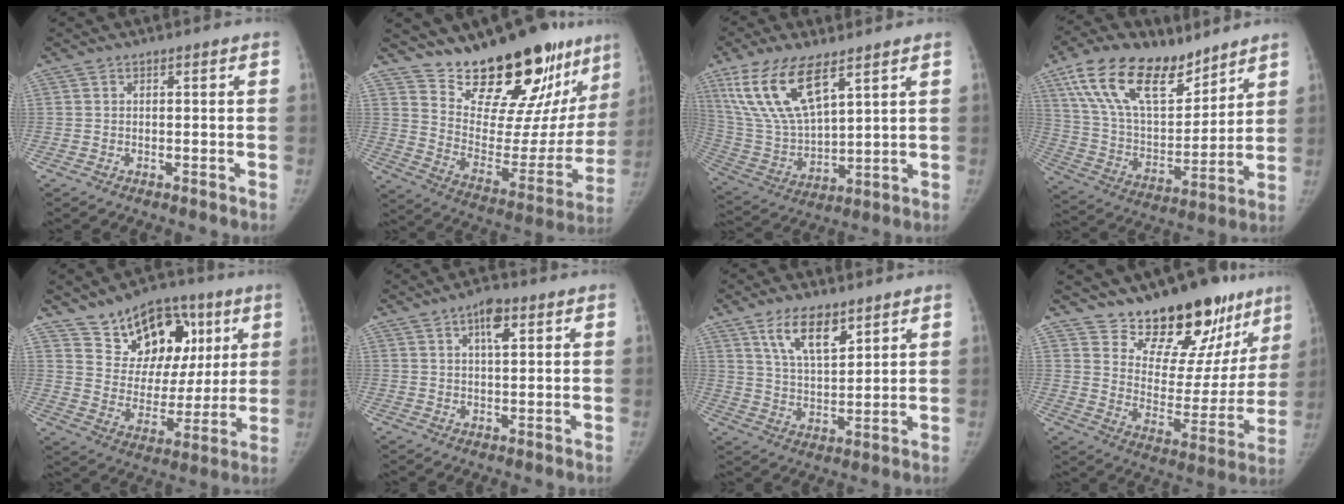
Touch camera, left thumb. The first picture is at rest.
{"total": 27.9, "force": [21.5, 10.1, 14.7], "torque": [-0.179, -0.128, 0.319]}
{"total": 16.5, "force": [9.1, 6.7, 12.1], "torque": [-0.233, -0.032, 0.190]}
{"total": 21.9, "force": [13.9, 11.0, 12.9], "torque": [-0.203, -0.046, 0.259]}
{"total": 19.0, "force": [9.8, 12.5, 10.5], "torque": [-0.102, -0.026, 0.162]}
{"total": 5.0, "force": [2.3, 2.1, 4.0], "torque": [-0.057, -0.004, 0.035]}
{"total": 9.8, "force": [5.9, 4.2, 6.6], "torque": [-0.099, -0.035, 0.114]}
{"total": 22.5, "force": [17.1, 10.4, 10.3], "torque": [-0.097, -0.119, 0.250]}